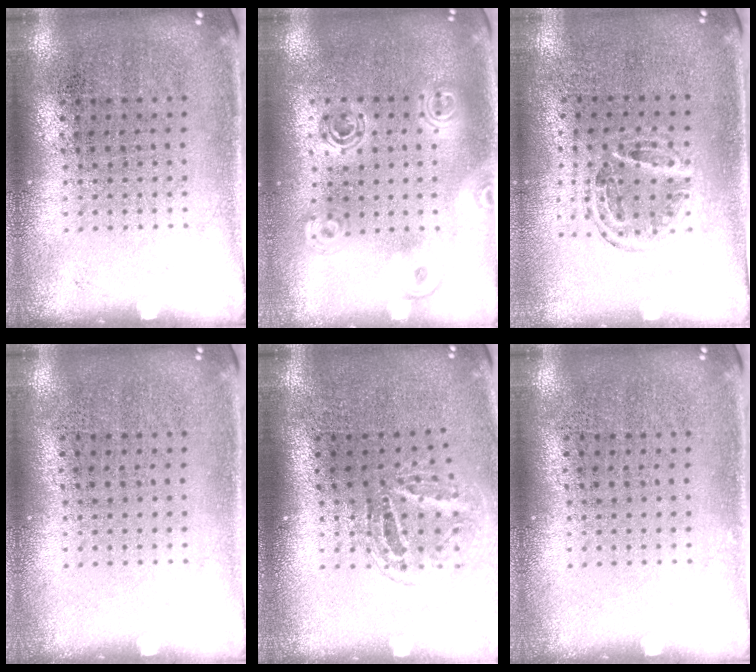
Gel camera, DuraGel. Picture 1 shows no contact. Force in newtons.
{"total": 1.7, "press": 1.4, "slide": 0.8}
{"total": 1.1, "press": 1.0, "slide": 0.4}
{"total": 0.0}
{"total": 1.6, "press": 1.1, "slide": 1.2}
{"total": 0.0}